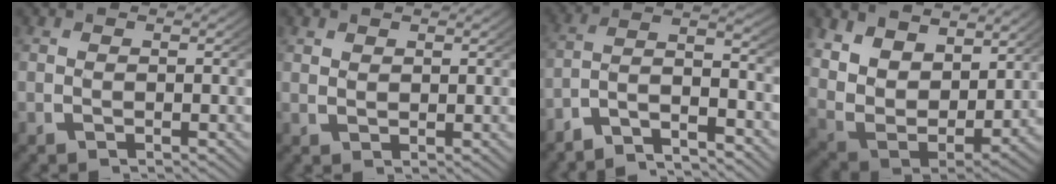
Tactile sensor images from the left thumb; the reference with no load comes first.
{"total": 1.1, "force": [1.0, 0.4, 0.1], "torque": [0.003, 0.001, 0.023]}
{"total": 8.1, "force": [-3.0, 4.9, 5.7], "torque": [-0.100, -0.015, -0.061]}
{"total": 10.9, "force": [2.0, 7.8, 7.3], "torque": [-0.183, -0.045, 0.045]}